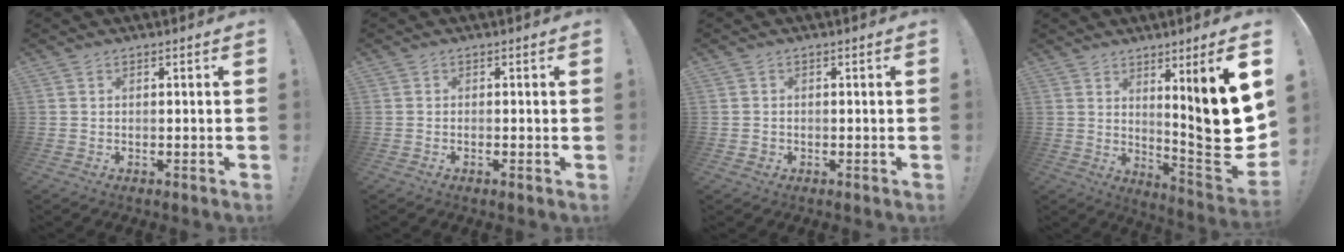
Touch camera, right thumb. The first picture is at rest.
{"total": 0.7, "force": [-0.2, -0.2, 0.7], "torque": [-0.012, -0.002, -0.003]}
{"total": 1.6, "force": [-0.5, 1.5, 0.5], "torque": [0.001, -0.003, -0.011]}
{"total": 17.1, "force": [4.9, 1.7, 16.3], "torque": [-0.215, -0.054, 0.073]}